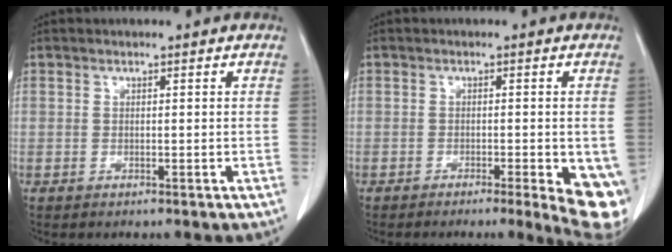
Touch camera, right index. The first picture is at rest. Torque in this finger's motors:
{"motor_torque": [2.14, 0.00, 0.48, 0.04]}